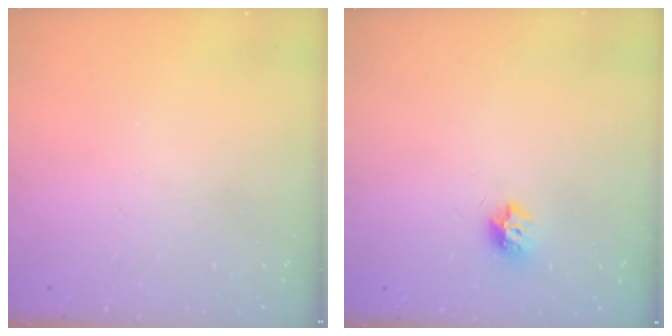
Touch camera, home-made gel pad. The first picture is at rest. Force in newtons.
{"total": 7.4, "press": 7.4, "slide": 0.9}